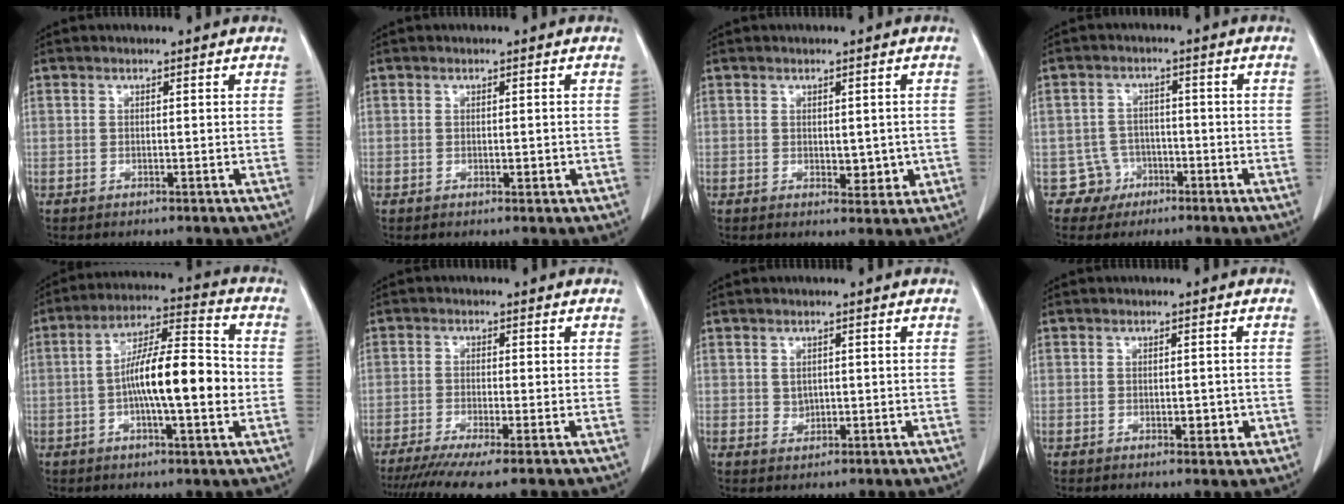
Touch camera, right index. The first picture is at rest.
{"total": 0.9, "force": [-0.1, 0.4, 0.8], "torque": [-0.010, 0.001, 0.004]}
{"total": 3.2, "force": [-0.1, 1.9, 2.6], "torque": [-0.025, -0.004, 0.009]}
{"total": 4.2, "force": [-2.0, 3.6, -0.7], "torque": [0.020, 0.016, -0.033]}
{"total": 13.5, "force": [-1.6, 2.4, 13.2], "torque": [-0.231, 0.015, -0.030]}
{"total": 8.0, "force": [-6.1, -0.1, 5.2], "torque": [-0.083, -0.018, -0.098]}
{"total": 1.4, "force": [0.4, 1.2, 0.8], "torque": [-0.010, 0.000, 0.012]}
{"total": 2.2, "force": [-0.4, 1.1, 1.8], "torque": [-0.021, 0.002, 0.002]}